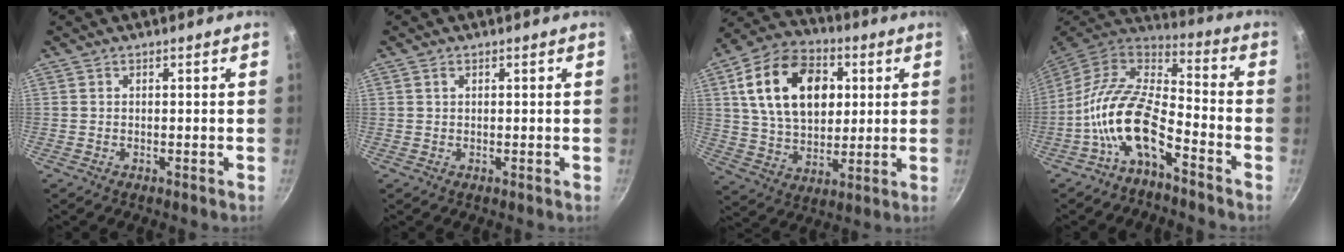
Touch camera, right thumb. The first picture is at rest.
{"total": 0.7, "force": [0.3, 0.5, 0.4], "torque": [-0.006, 0.001, 0.006]}
{"total": 20.4, "force": [5.2, 13.7, 14.2], "torque": [-0.219, 0.002, 0.083]}
{"total": 14.8, "force": [-6.6, 7.0, 11.3], "torque": [-0.207, 0.065, -0.139]}